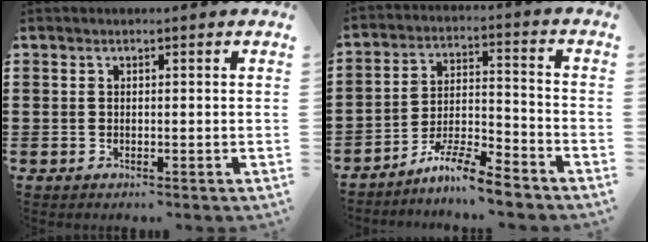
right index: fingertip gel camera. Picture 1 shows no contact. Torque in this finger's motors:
{"motor_torque": [1.13, -0.45, -0.02, 0.01]}